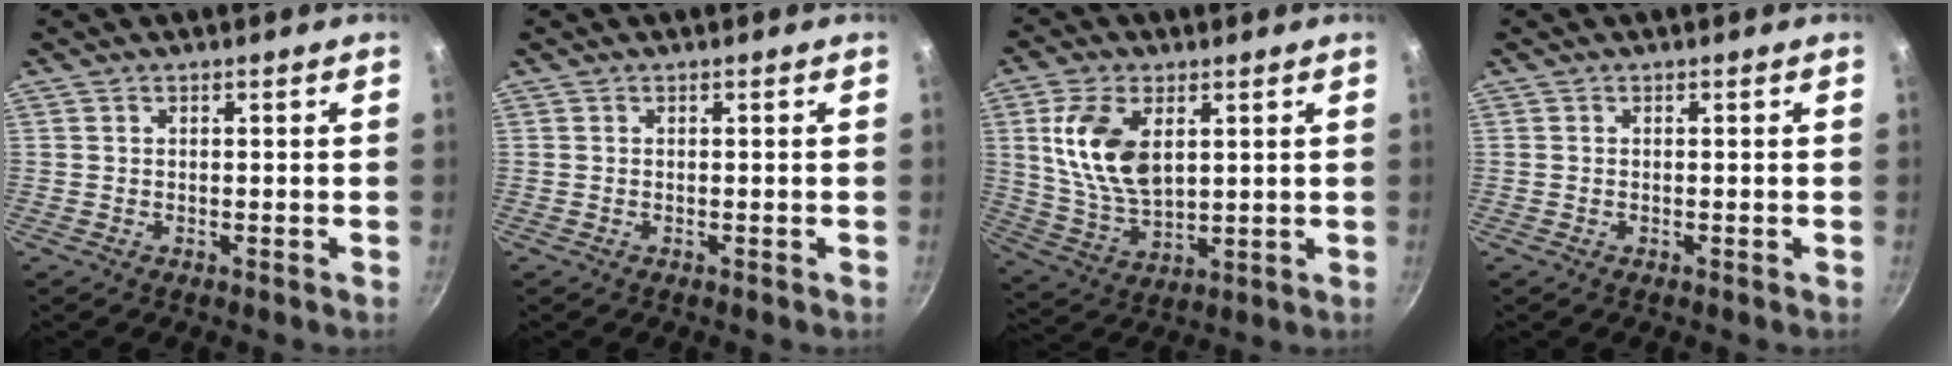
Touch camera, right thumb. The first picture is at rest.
{"total": 0.0}
{"total": 13.4, "force": [3.6, 7.7, 10.3], "torque": [-0.185, -0.020, 0.079]}
{"total": 0.0}